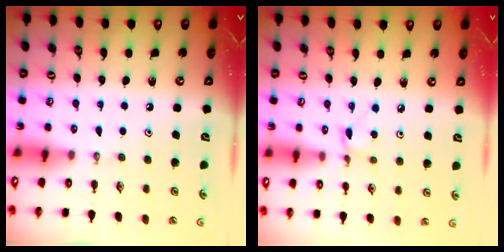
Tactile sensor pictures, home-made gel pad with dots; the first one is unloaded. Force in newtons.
{"total": 2.2, "press": 2.2, "slide": 0.3}